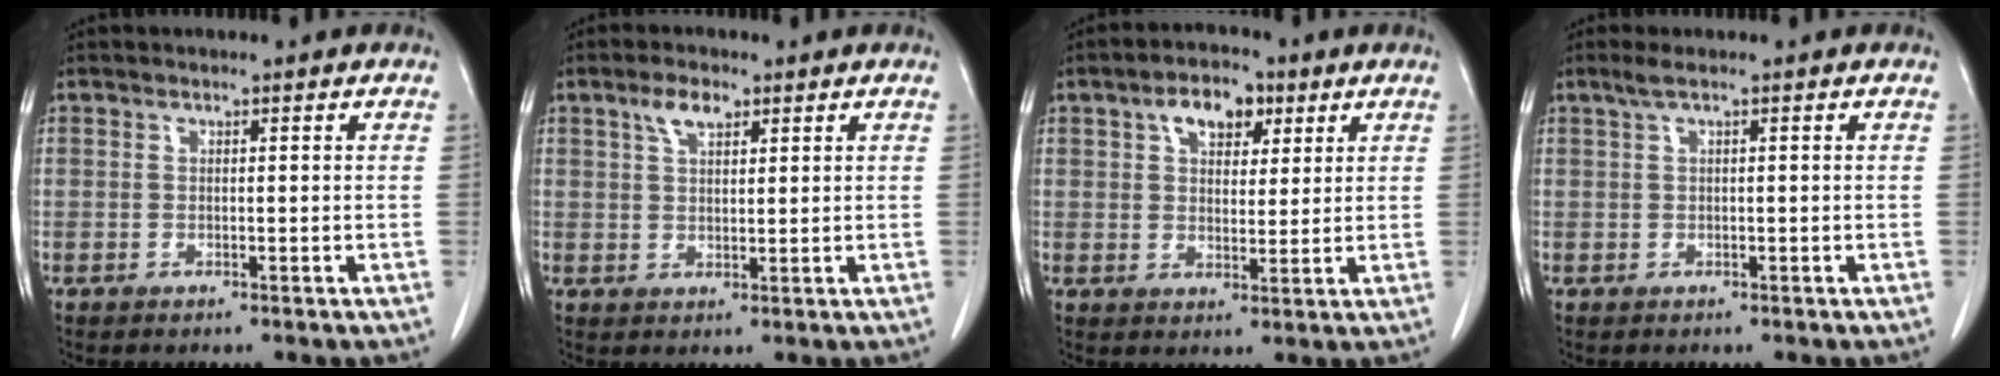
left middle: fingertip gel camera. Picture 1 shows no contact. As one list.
[{"total": 3.6, "force": [2.2, 1.5, 2.5], "torque": [-0.053, 0.007, 0.044]}, {"total": 6.4, "force": [3.2, 3.5, 4.3], "torque": [-0.070, 0.015, 0.051]}, {"total": 1.4, "force": [0.8, -0.1, 1.2], "torque": [-0.033, 0.016, 0.018]}]